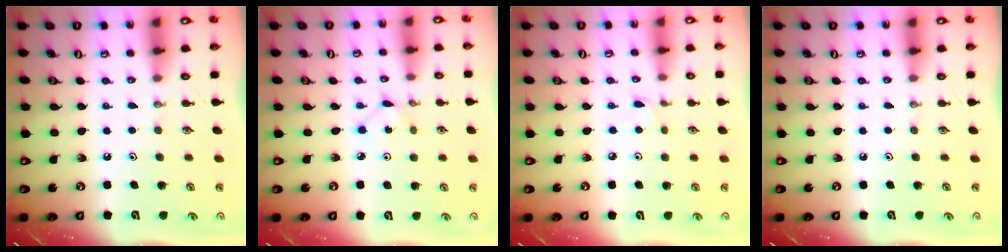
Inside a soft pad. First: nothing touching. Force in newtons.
{"total": 1.2, "press": 1.2, "slide": 0.2}
{"total": 1.6, "press": 1.5, "slide": 0.2}
{"total": 0.0}